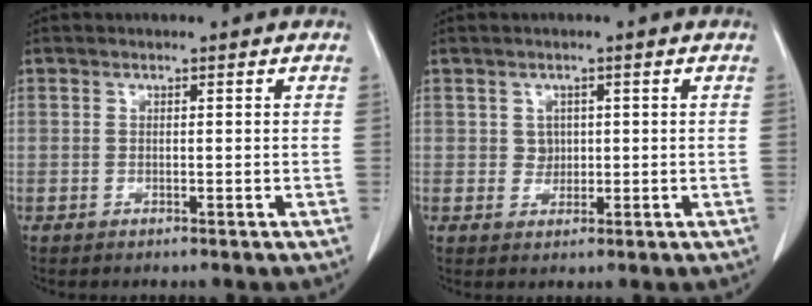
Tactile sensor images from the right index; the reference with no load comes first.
{"total": 1.9, "force": [0.4, 1.7, 0.8], "torque": [-0.009, -0.001, 0.007]}